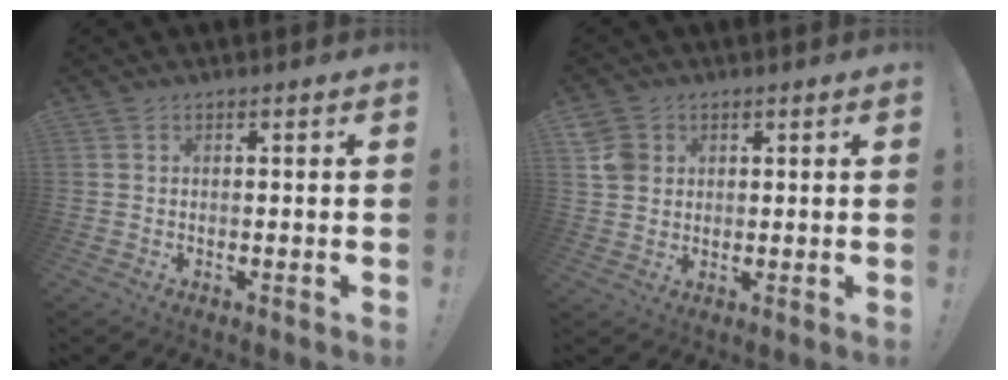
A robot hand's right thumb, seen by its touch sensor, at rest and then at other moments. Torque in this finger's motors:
{"motor_torque": [0.10, 0.11, 0.46, 0.06, 0.14]}